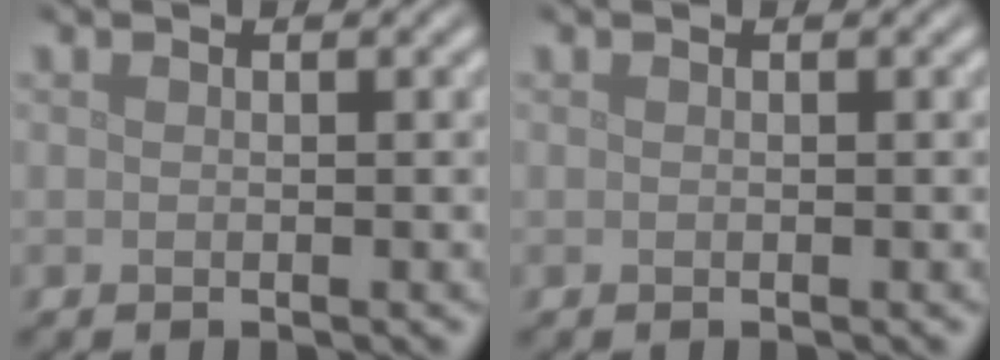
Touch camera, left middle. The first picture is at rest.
{"total": 0.0}